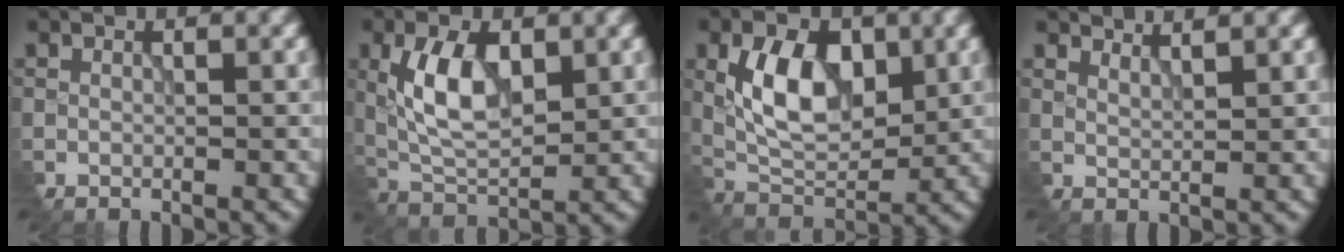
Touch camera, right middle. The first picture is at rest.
{"total": 5.8, "force": [0.9, 2.9, 4.9], "torque": [-0.101, 0.004, 0.020]}
{"total": 7.1, "force": [1.0, 4.3, 5.5], "torque": [-0.101, -0.002, 0.020]}
{"total": 2.9, "force": [2.8, 0.3, 0.6], "torque": [-0.008, 0.001, 0.041]}